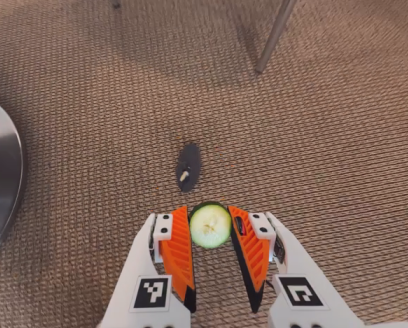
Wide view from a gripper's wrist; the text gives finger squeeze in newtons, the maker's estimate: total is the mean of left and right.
{"total": 8.4, "left": 8.4, "right": 8.5}